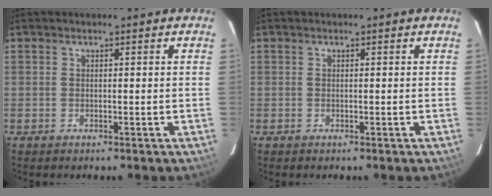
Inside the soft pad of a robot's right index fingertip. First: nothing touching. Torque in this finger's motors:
{"motor_torque": [0.00, 0.00, 0.04, 0.00]}